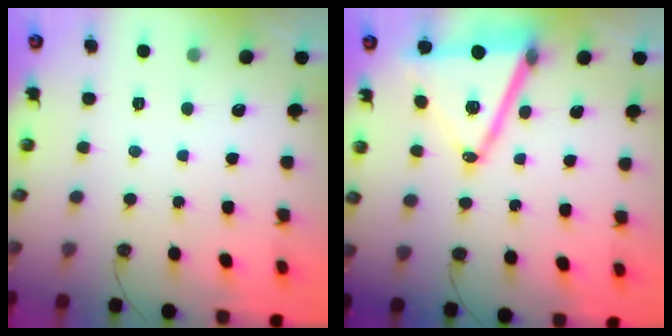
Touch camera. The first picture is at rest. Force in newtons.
{"total": 17.6, "press": 17.2, "slide": 3.8}